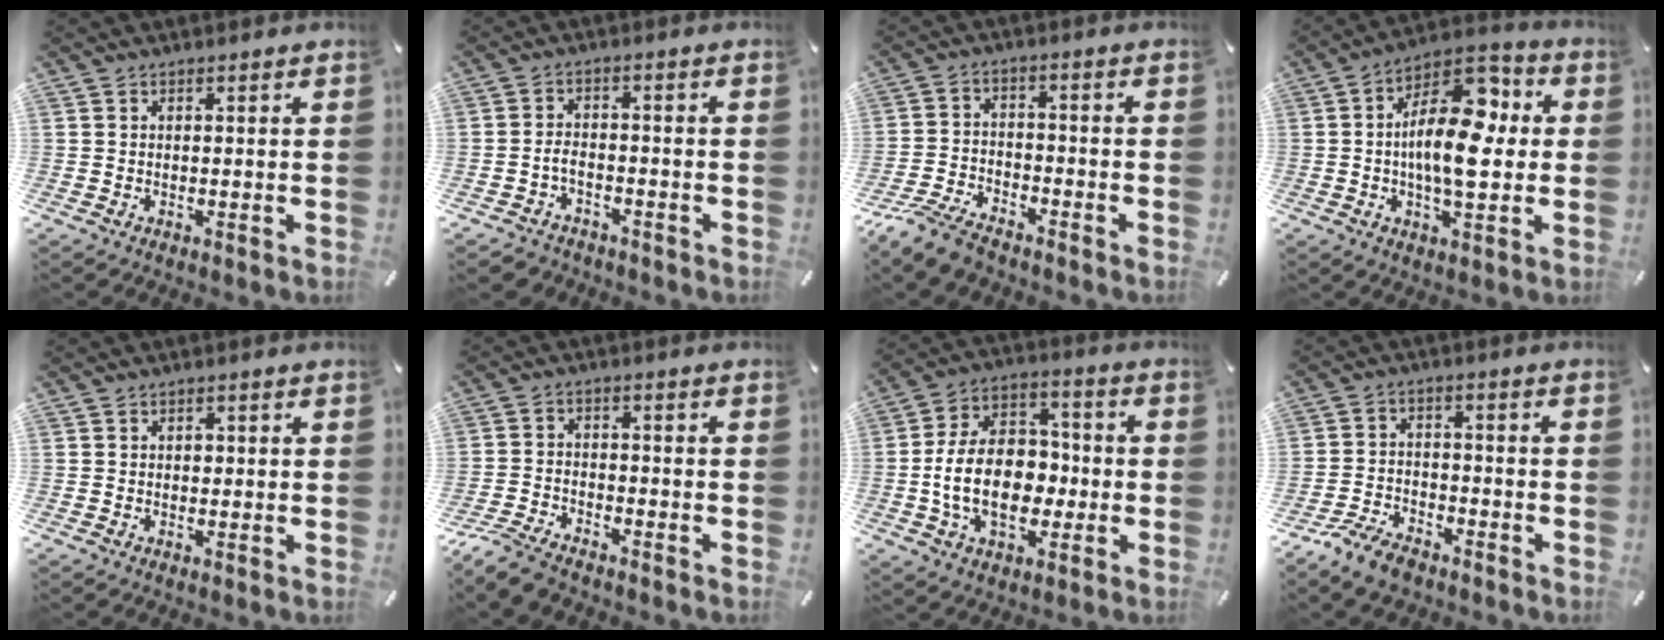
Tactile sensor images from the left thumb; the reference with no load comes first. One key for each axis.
{"total": 3.7, "fx": -2.0, "fy": 2.4, "fz": 1.9, "tx": -0.040, "ty": 0.012, "tz": -0.041}
{"total": 8.2, "fx": -7.1, "fy": 2.7, "fz": 3.0, "tx": -0.067, "ty": 0.029, "tz": -0.139}
{"total": 16.9, "fx": 1.0, "fy": 8.4, "fz": 14.6, "tx": -0.246, "ty": -0.007, "tz": 0.013}
{"total": 1.0, "fx": 0.0, "fy": 0.8, "fz": 0.5, "tx": -0.003, "ty": -0.001, "tz": -0.002}
{"total": 6.3, "fx": -5.6, "fy": 1.8, "fz": 2.3, "tx": -0.056, "ty": 0.017, "tz": -0.110}
{"total": 15.7, "fx": -2.9, "fy": 11.1, "fz": 10.8, "tx": -0.212, "ty": 0.016, "tz": -0.052}
{"total": 7.3, "fx": -5.8, "fy": 3.3, "fz": 2.8, "tx": -0.055, "ty": 0.031, "tz": -0.110}